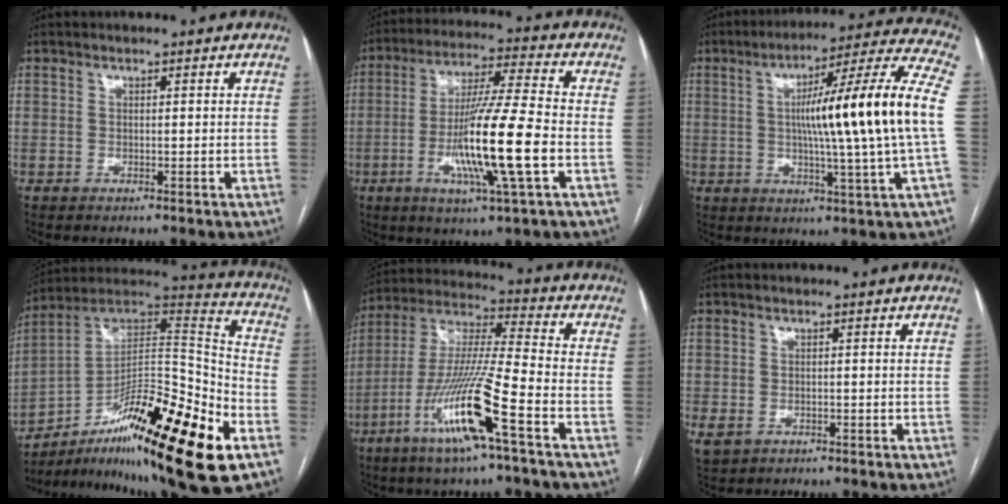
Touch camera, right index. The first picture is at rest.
{"total": 15.1, "force": [-3.8, -0.3, 14.6], "torque": [-0.280, -0.014, -0.074]}
{"total": 19.7, "force": [0.9, -1.8, 19.6], "torque": [-0.291, 0.005, -0.003]}
{"total": 27.3, "force": [-13.7, 3.6, 23.4], "torque": [-0.331, 0.008, -0.219]}
{"total": 16.2, "force": [-7.5, -0.2, 14.4], "torque": [-0.294, -0.019, -0.143]}
{"total": 2.8, "force": [-1.2, 2.2, 1.4], "torque": [-0.034, -0.005, -0.009]}